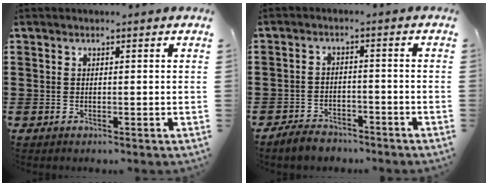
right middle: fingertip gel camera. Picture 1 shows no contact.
{"total": 3.3, "force": [-3.2, 0.9, 0.1], "torque": [-0.008, 0.006, -0.067]}